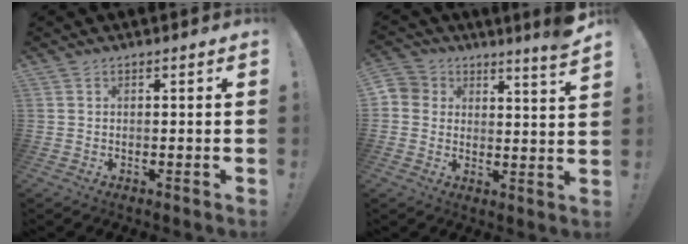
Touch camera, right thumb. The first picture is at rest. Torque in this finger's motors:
{"motor_torque": [0.09, 0.10, 0.09, 0.05, 0.17]}